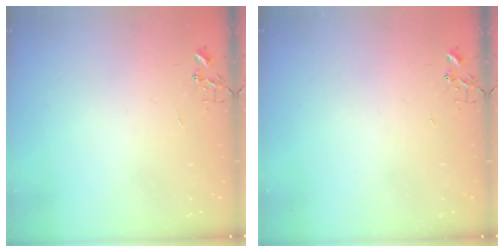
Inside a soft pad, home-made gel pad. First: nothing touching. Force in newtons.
{"total": 0.0}